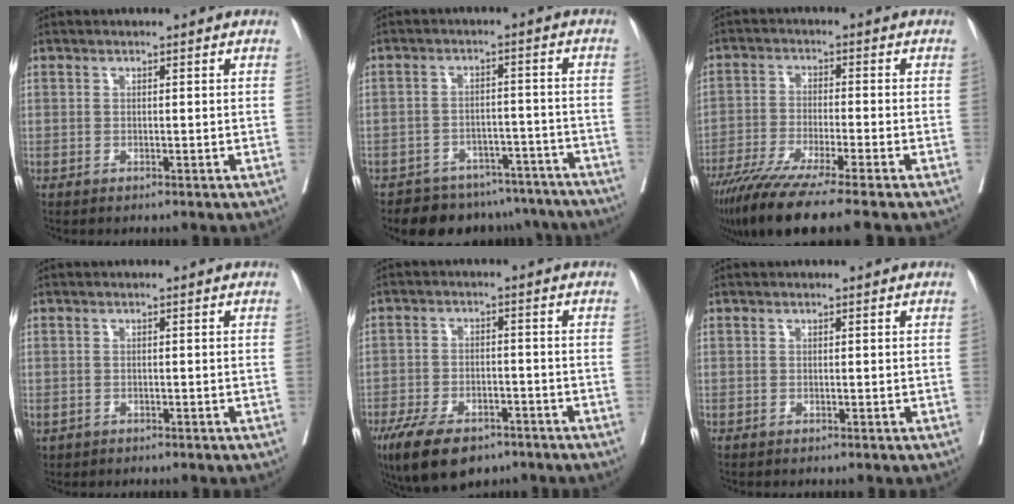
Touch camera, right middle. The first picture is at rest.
{"total": 14.2, "force": [-12.5, 6.0, 3.1], "torque": [-0.031, 0.023, -0.145]}
{"total": 12.5, "force": [-9.6, -0.7, 7.9], "torque": [-0.127, -0.040, -0.158]}
{"total": 1.5, "force": [-0.7, 1.1, 0.6], "torque": [-0.021, 0.000, -0.006]}
{"total": 11.5, "force": [-8.0, 4.9, 6.6], "torque": [-0.124, -0.010, -0.129]}
{"total": 0.0}